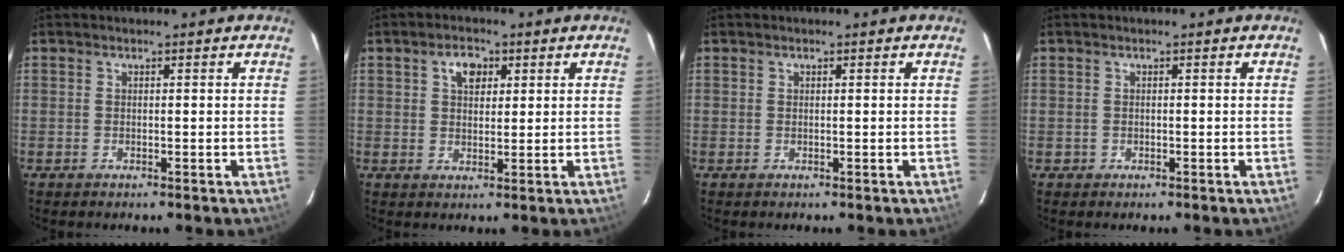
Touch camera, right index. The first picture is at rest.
{"total": 4.2, "force": [1.7, 2.7, 2.7], "torque": [-0.042, 0.013, 0.031]}
{"total": 0.0}
{"total": 1.0, "force": [-0.3, 1.0, 0.0], "torque": [0.002, 0.005, -0.001]}